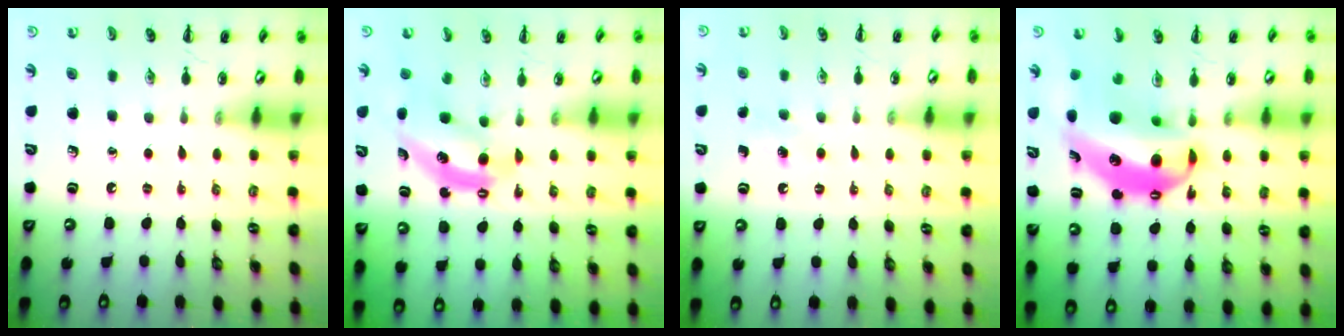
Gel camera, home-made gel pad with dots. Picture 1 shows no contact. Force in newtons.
{"total": 6.0, "press": 6.0, "slide": 0.4}
{"total": 4.2, "press": 4.1, "slide": 1.1}
{"total": 14.7, "press": 14.3, "slide": 3.6}